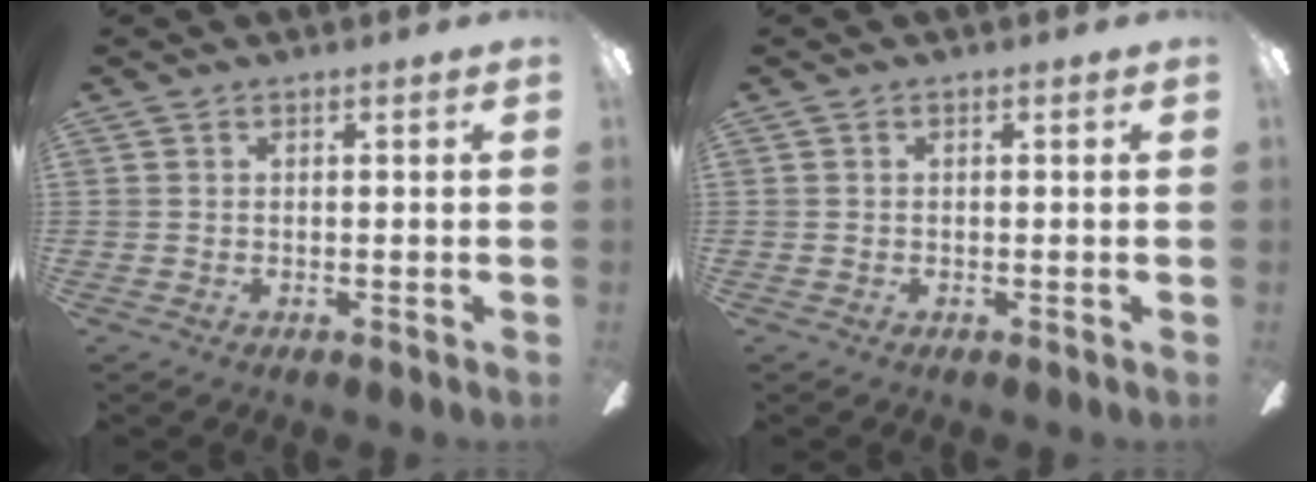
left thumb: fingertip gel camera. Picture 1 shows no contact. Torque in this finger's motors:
{"motor_torque": [0.03, 0.00, -0.05, 0.03, 0.00]}